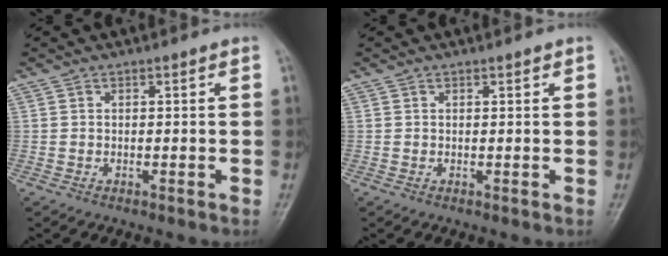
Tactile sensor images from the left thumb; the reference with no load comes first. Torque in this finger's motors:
{"motor_torque": [-0.17, -0.10, -0.36, -0.19, -0.02]}